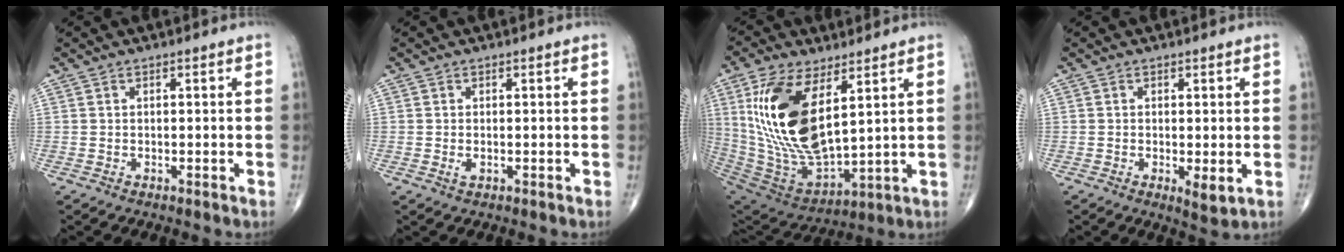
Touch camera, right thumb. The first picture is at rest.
{"total": 1.0, "force": [-0.2, 0.4, 0.9], "torque": [-0.016, -0.004, -0.004]}
{"total": 22.1, "force": [6.3, 10.1, 18.6], "torque": [-0.370, -0.035, 0.132]}
{"total": 3.1, "force": [-0.4, 1.0, 2.9], "torque": [-0.046, -0.012, -0.007]}